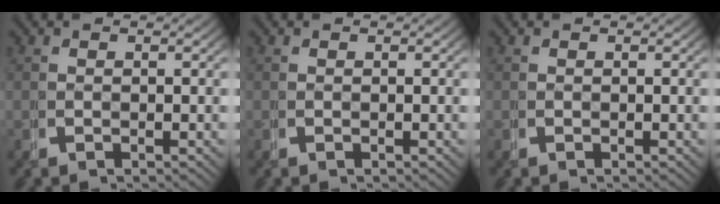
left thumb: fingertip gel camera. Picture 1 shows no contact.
{"total": 0.0}
{"total": 0.0}